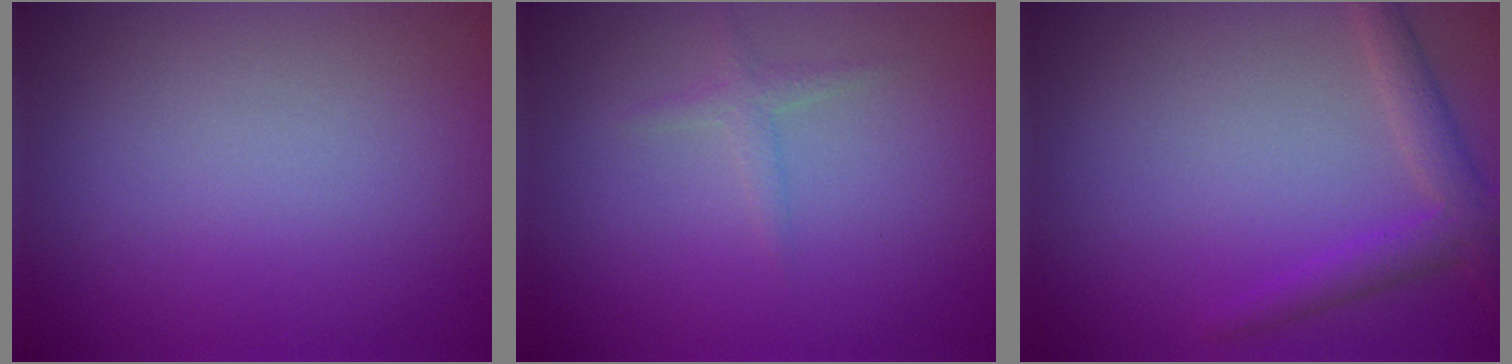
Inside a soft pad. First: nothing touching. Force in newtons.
{"total": 1.1, "press": 1.1, "slide": 0.1}
{"total": 2.7, "press": 2.7, "slide": 0.1}